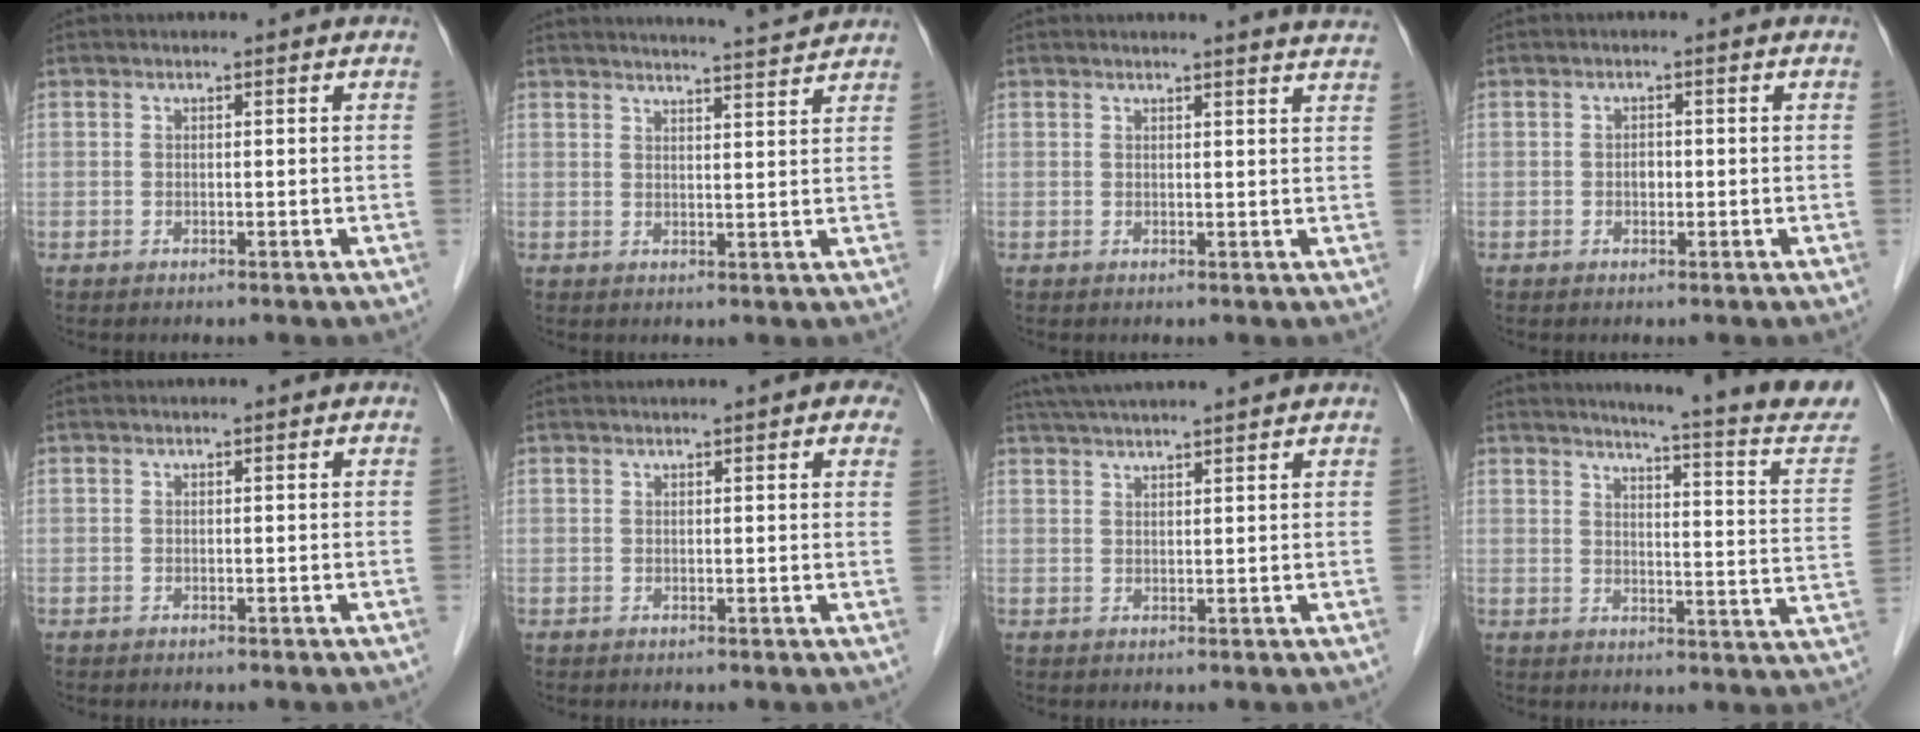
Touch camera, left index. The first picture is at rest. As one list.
[{"total": 7.8, "force": [7.5, -0.9, 1.9], "torque": [-0.035, 0.002, 0.096]}, {"total": 5.7, "force": [5.5, -0.4, 1.4], "torque": [-0.015, -0.011, 0.039]}, {"total": 1.2, "force": [-0.3, 0.8, 0.8], "torque": [-0.013, 0.003, -0.004]}, {"total": 0.0}, {"total": 5.4, "force": [3.9, 1.0, 3.7], "torque": [-0.043, 0.019, 0.040]}, {"total": 10.2, "force": [9.1, -0.4, 4.5], "torque": [-0.078, 0.039, 0.131]}, {"total": 18.3, "force": [16.3, -0.9, 8.2], "torque": [-0.110, -0.083, 0.177]}]